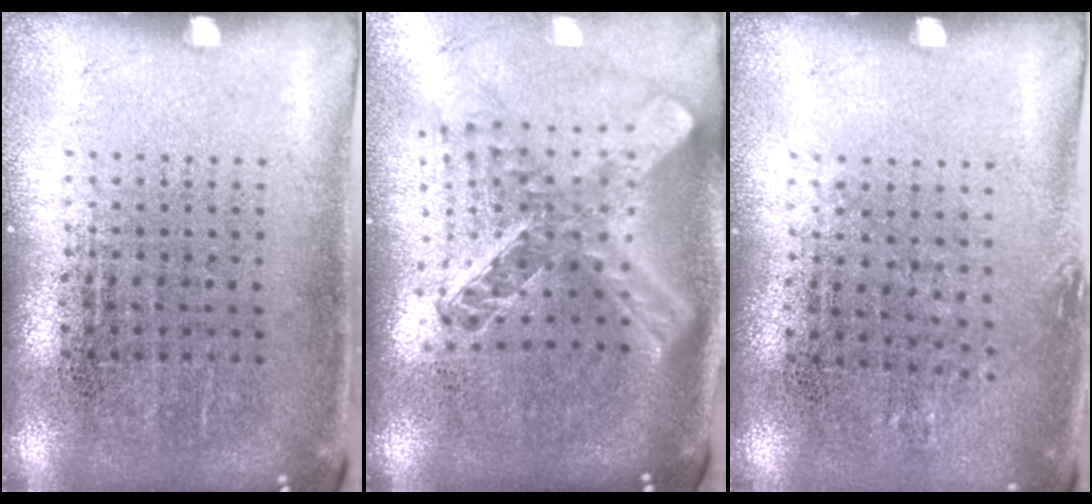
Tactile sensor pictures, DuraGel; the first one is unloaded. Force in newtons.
{"total": 2.5, "press": 2.0, "slide": 1.6}
{"total": 0.7, "press": 0.7, "slide": 0.2}